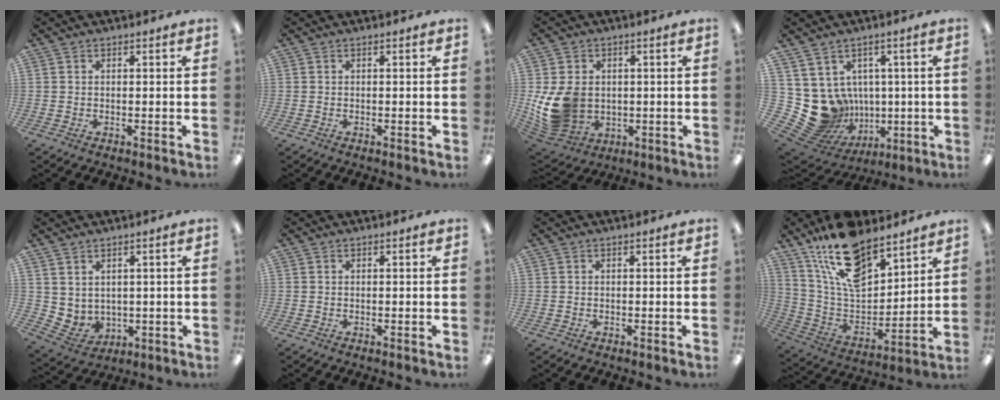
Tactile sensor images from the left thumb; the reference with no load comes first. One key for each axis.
{"total": 0.0}
{"total": 12.6, "fx": -0.4, "fy": 10.4, "fz": 7.1, "tx": -0.169, "ty": 0.001, "tz": 0.000}
{"total": 11.8, "fx": -1.3, "fy": 11.2, "fz": 3.5, "tx": -0.099, "ty": -0.027, "tz": 0.000}
{"total": 3.9, "fx": 2.6, "fy": 2.8, "fz": 0.6, "tx": -0.025, "ty": -0.019, "tz": 0.054}
{"total": 0.0}
{"total": 0.0}
{"total": 17.9, "fx": 13.3, "fy": 7.8, "fz": 9.1, "tx": -0.179, "ty": -0.070, "tz": 0.240}